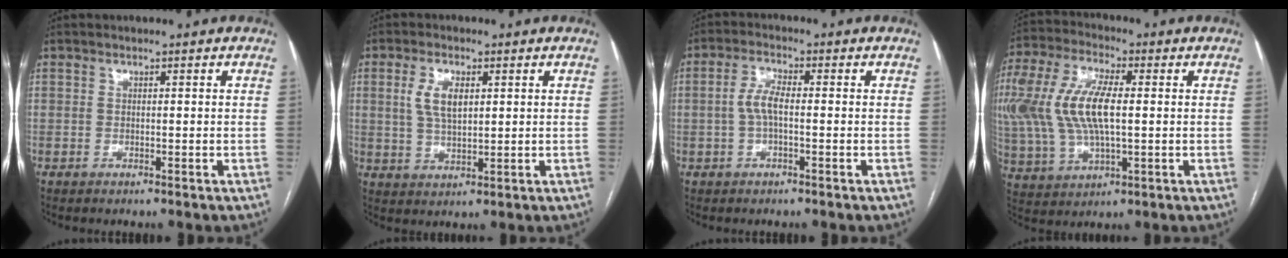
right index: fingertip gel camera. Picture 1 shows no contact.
{"total": 5.4, "force": [1.6, 2.3, 4.6], "torque": [-0.100, 0.004, 0.035]}
{"total": 3.9, "force": [-0.4, 1.2, 3.7], "torque": [-0.082, 0.008, -0.007]}
{"total": 19.0, "force": [1.7, 8.0, 17.1], "torque": [-0.400, 0.012, 0.033]}